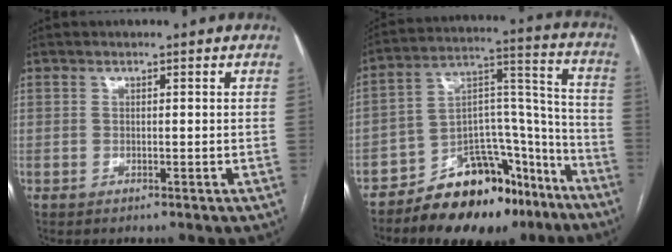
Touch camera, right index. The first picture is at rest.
{"total": 20.0, "force": [-14.6, 8.3, 10.8], "torque": [-0.134, 0.059, -0.227]}